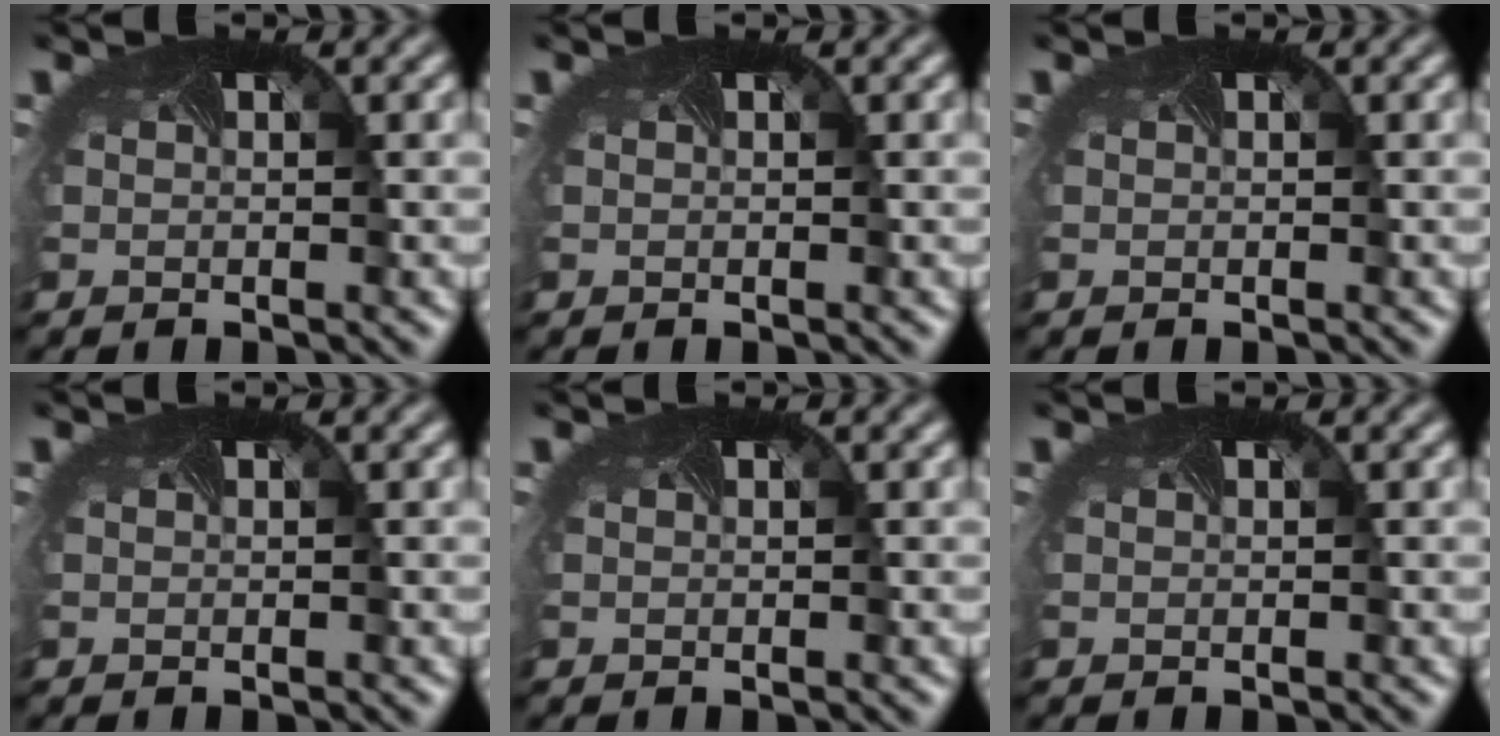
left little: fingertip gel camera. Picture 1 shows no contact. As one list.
[{"total": 0.0}, {"total": 0.0}, {"total": 0.0}, {"total": 0.0}, {"total": 0.0}]